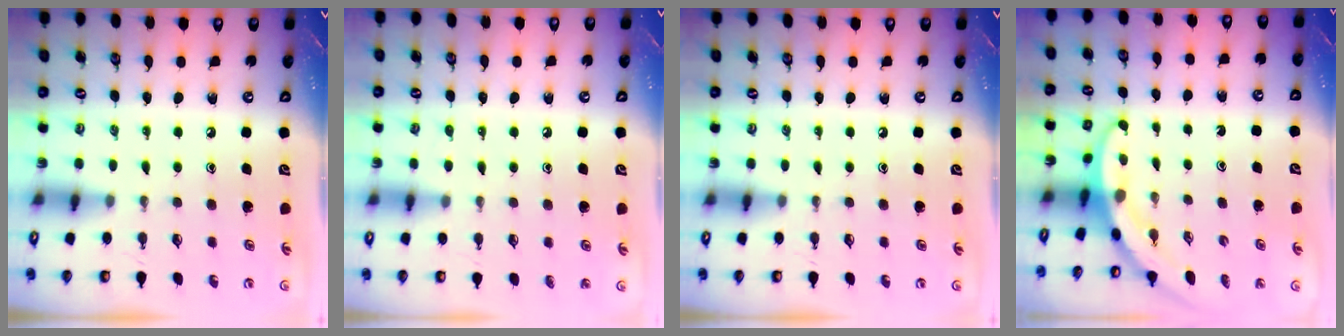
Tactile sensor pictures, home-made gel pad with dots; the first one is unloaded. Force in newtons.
{"total": 4.7, "press": 4.7, "slide": 0.5}
{"total": 0.0}
{"total": 3.1, "press": 3.1, "slide": 0.1}